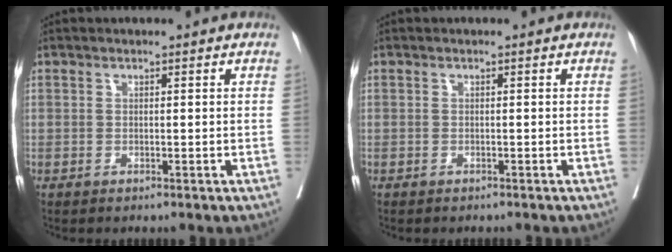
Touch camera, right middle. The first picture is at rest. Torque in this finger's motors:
{"motor_torque": [0.15, -0.30, 0.01, 0.01]}